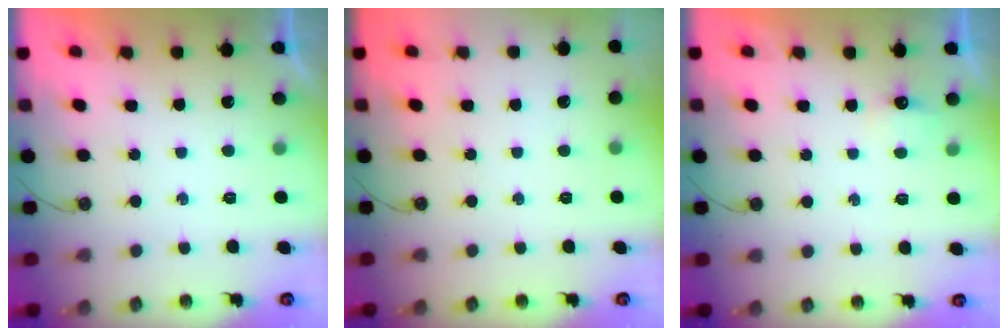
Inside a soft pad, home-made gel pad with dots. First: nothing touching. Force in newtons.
{"total": 0.0}
{"total": 3.2, "press": 3.2, "slide": 0.5}